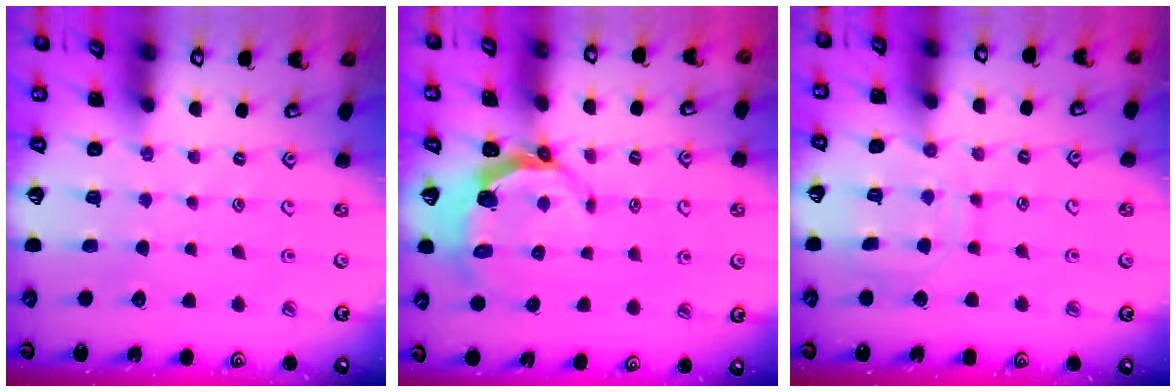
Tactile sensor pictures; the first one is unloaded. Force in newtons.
{"total": 4.4, "press": 3.1, "slide": 3.2}
{"total": 10.3, "press": 10.2, "slide": 0.7}